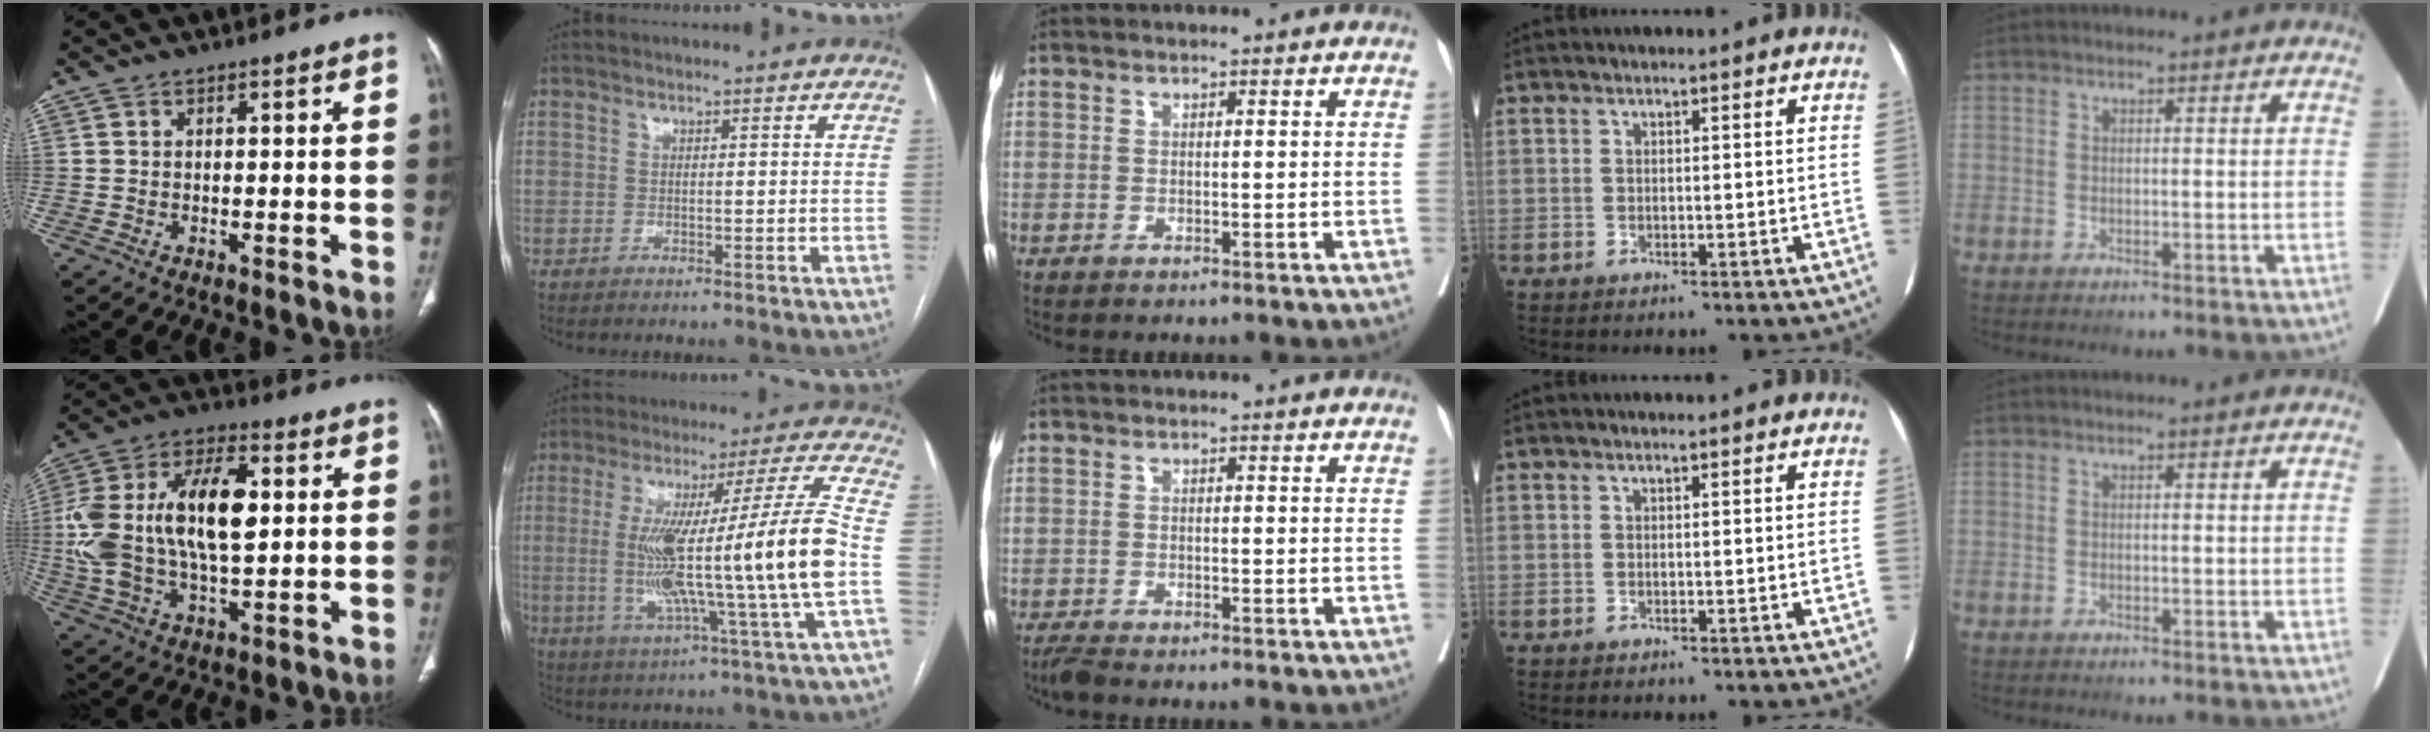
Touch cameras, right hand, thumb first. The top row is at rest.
{"thumb": {"total": 21.8, "force": [2.1, 11.1, 18.6], "torque": [-0.370, 0.017, 0.036]}, "index": {"total": 20.6, "force": [-1.9, -1.7, 20.4], "torque": [-0.343, 0.001, -0.043]}, "middle": {"total": 2.1, "force": [-2.0, 0.1, 0.8], "torque": [-0.017, -0.007, -0.036]}}